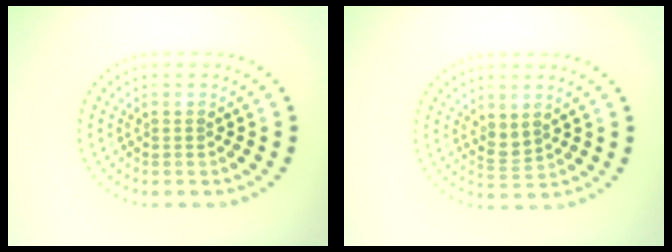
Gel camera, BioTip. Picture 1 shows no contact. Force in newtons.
{"total": 1.6, "press": 1.4, "slide": 0.7}